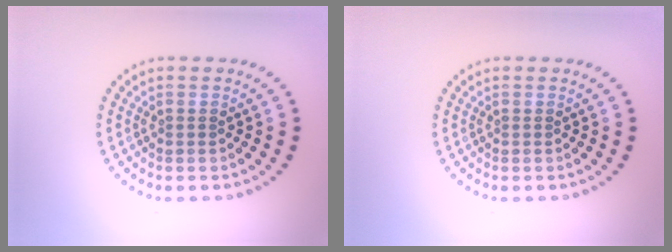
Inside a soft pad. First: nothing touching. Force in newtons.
{"total": 0.0}